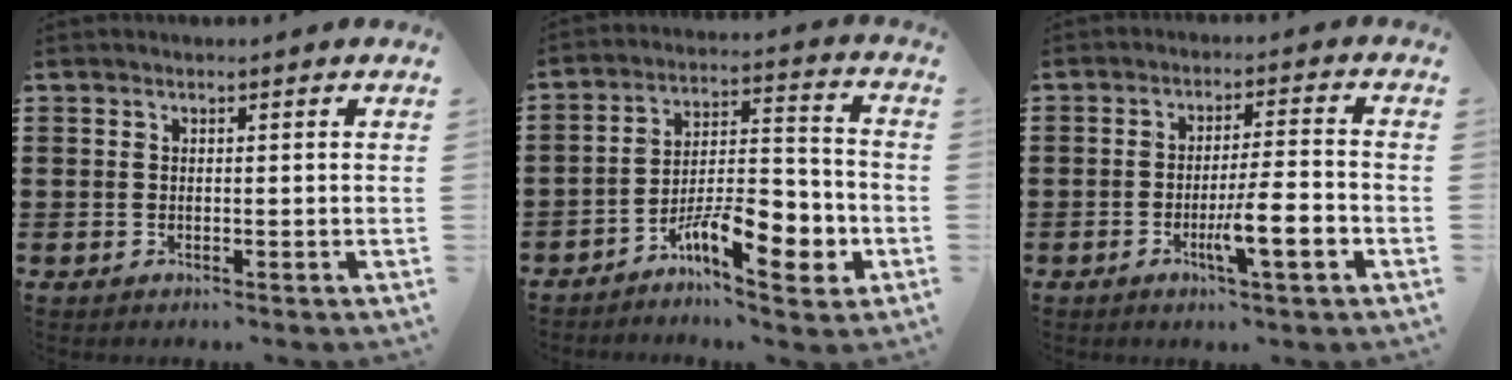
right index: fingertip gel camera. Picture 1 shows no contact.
{"total": 11.0, "force": [-6.1, 3.9, 8.2], "torque": [-0.141, 0.017, -0.106]}
{"total": 6.9, "force": [-2.7, 0.9, 6.3], "torque": [-0.108, -0.004, -0.047]}